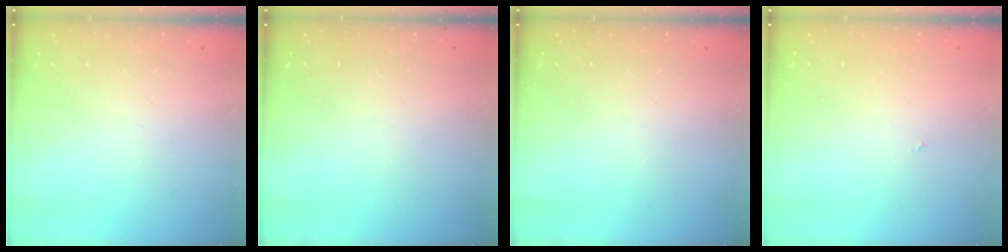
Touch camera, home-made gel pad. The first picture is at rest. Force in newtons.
{"total": 0.0}
{"total": 0.0}
{"total": 0.0}